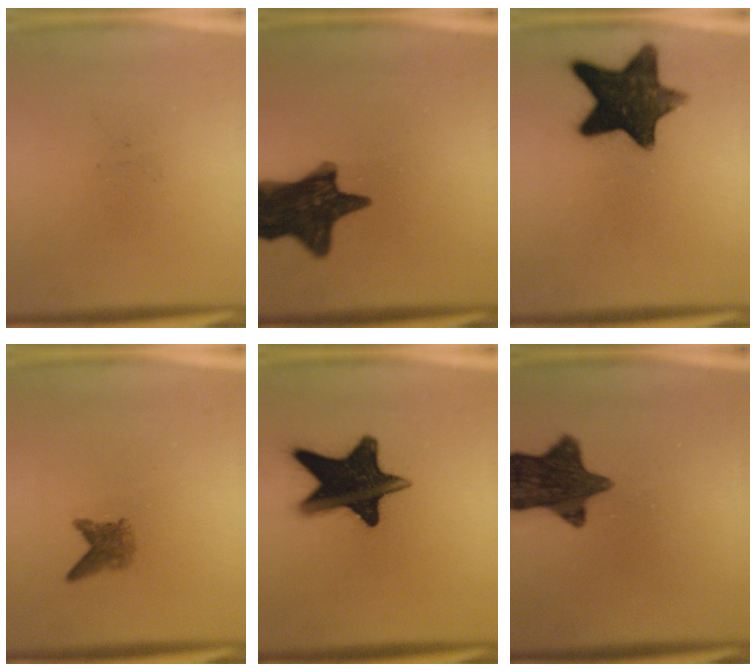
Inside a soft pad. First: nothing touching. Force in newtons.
{"total": 14.9}
{"total": 14.1}
{"total": 2.3}
{"total": 18.2}
{"total": 12.6}